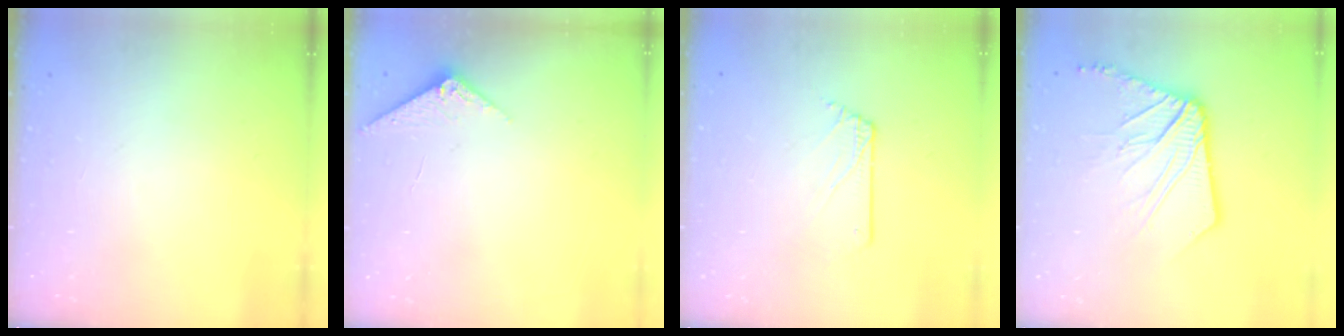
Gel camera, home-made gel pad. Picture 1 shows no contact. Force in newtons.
{"total": 3.5, "press": 3.5, "slide": 0.4}
{"total": 1.7, "press": 1.7, "slide": 0.2}
{"total": 14.6, "press": 14.5, "slide": 1.7}